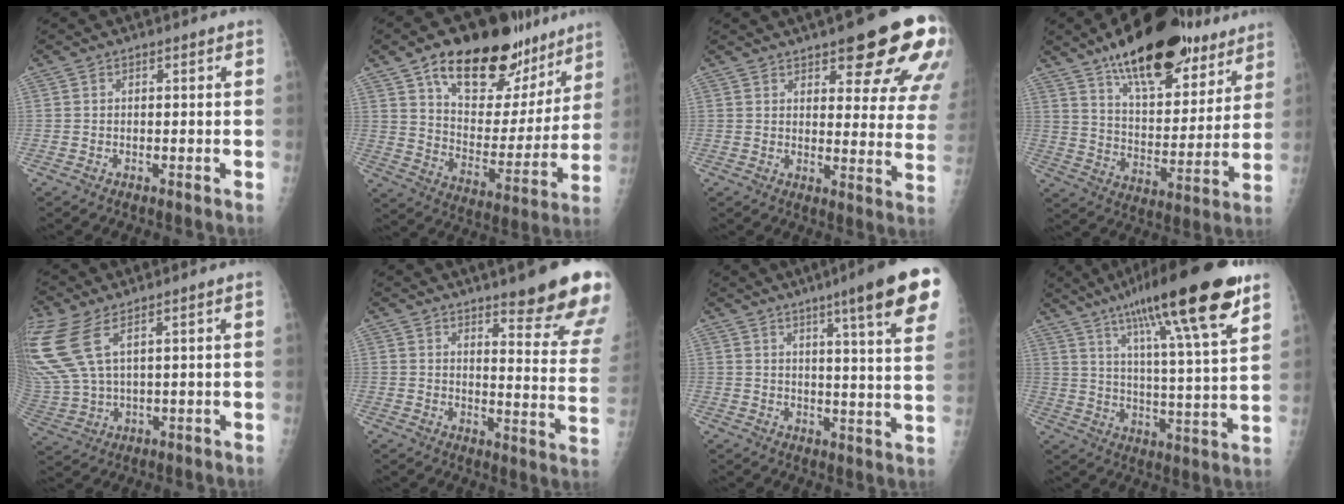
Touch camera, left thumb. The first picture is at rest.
{"total": 25.6, "force": [16.6, 12.9, 14.7], "torque": [-0.164, -0.061, 0.259]}
{"total": 19.5, "force": [11.1, 5.7, 14.9], "torque": [-0.153, -0.042, 0.135]}
{"total": 24.5, "force": [16.4, 10.3, 14.9], "torque": [-0.178, -0.063, 0.253]}
{"total": 13.7, "force": [6.6, 5.2, 10.8], "torque": [-0.291, -0.016, 0.145]}
{"total": 18.7, "force": [13.0, 3.3, 12.9], "torque": [-0.139, -0.076, 0.165]}
{"total": 17.8, "force": [10.4, 1.3, 14.4], "torque": [-0.174, -0.040, 0.124]}
{"total": 23.6, "force": [14.6, 2.9, 18.4], "torque": [-0.281, -0.035, 0.227]}